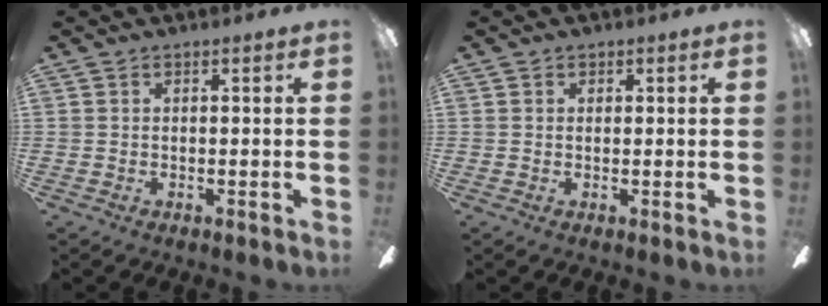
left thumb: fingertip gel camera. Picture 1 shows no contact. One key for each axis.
{"total": 0.7, "fx": 0.4, "fy": 0.6, "fz": 0.2, "tx": 0.004, "ty": -0.001, "tz": 0.006}